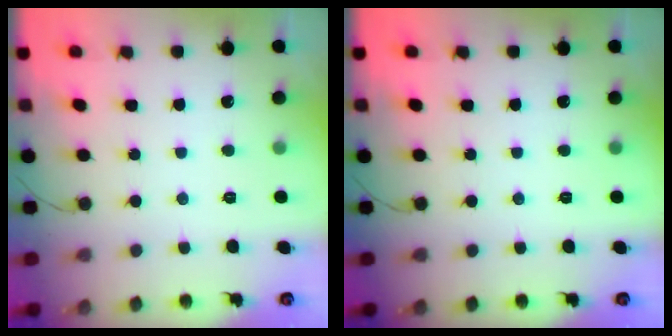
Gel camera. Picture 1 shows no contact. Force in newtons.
{"total": 0.0}